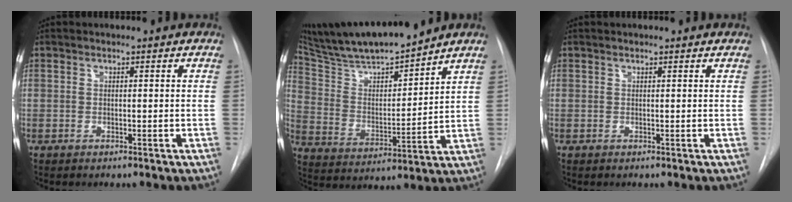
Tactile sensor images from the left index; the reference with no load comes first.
{"total": 16.9, "force": [15.2, 0.8, 7.3], "torque": [-0.132, -0.001, 0.273]}
{"total": 1.1, "force": [1.1, 0.0, 0.3], "torque": [-0.011, 0.010, 0.014]}